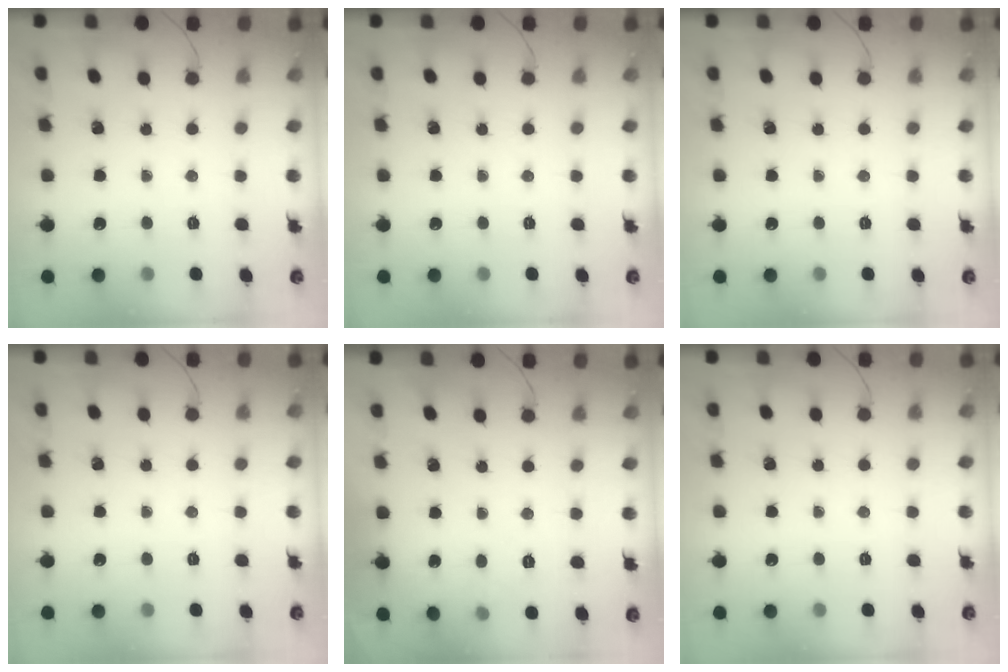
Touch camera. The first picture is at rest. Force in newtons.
{"total": 0.0}
{"total": 0.0}
{"total": 0.0}
{"total": 6.1, "press": 6.0, "slide": 1.4}
{"total": 0.0}